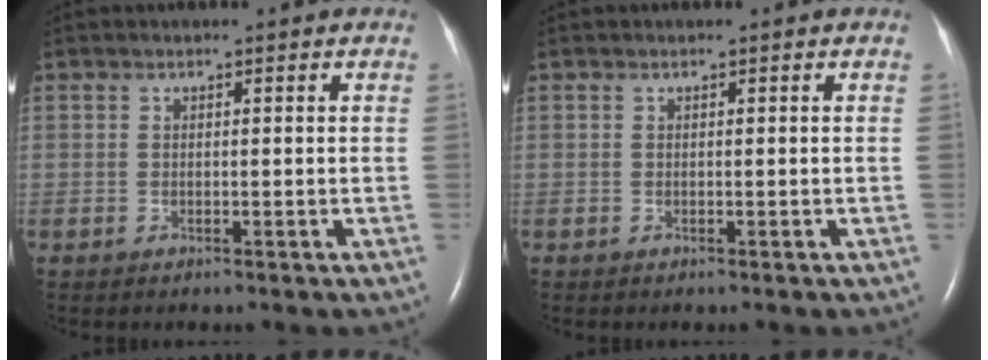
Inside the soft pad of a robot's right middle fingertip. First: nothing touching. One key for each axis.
{"total": 0.0}